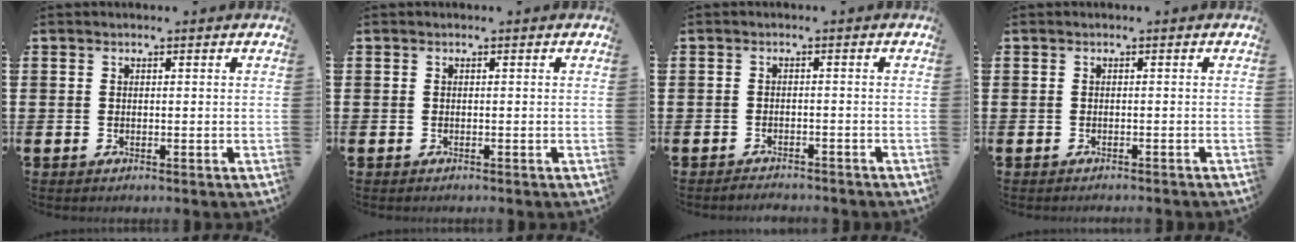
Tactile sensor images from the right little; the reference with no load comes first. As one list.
[{"total": 0.0}, {"total": 1.4, "force": [-1.4, 0.0, -0.1], "torque": [-0.003, 0.003, -0.029]}, {"total": 0.5, "force": [-0.5, -0.1, 0.0], "torque": [0.000, -0.002, -0.011]}]